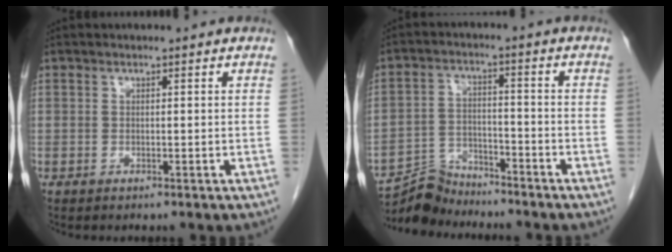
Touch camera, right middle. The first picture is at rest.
{"total": 6.6, "force": [-6.4, 1.5, -0.3], "torque": [0.002, 0.003, -0.119]}